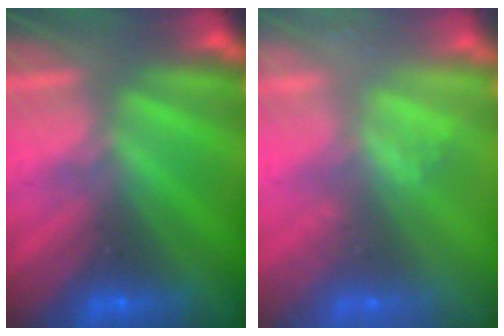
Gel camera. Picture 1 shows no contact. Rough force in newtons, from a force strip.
{"total": 2.1}